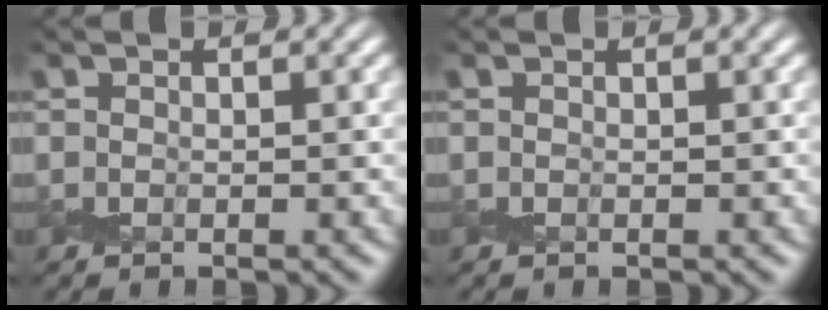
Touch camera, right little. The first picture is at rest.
{"total": 0.0}